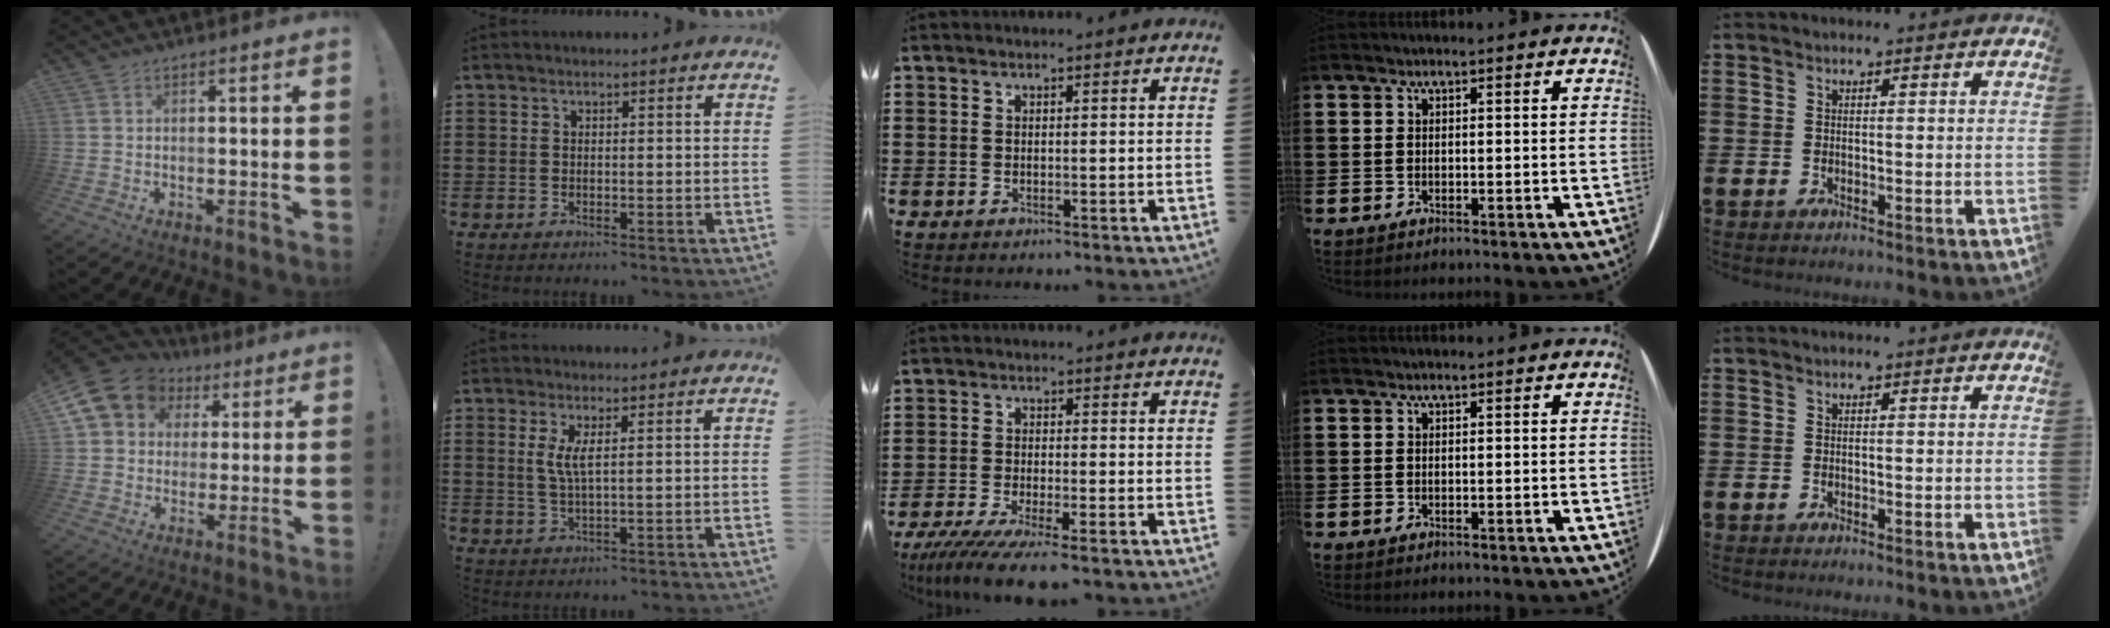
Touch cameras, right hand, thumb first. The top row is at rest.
{"thumb": {"total": 12.7, "force": [5.0, 10.5, 5.1], "torque": [-0.074, -0.022, 0.103]}, "index": {"total": 3.3, "force": [0.9, 0.4, 3.1], "torque": [-0.065, -0.002, 0.015]}, "middle": {"total": 5.3, "force": [-4.3, -0.3, 3.0], "torque": [-0.076, -0.029, -0.086]}}